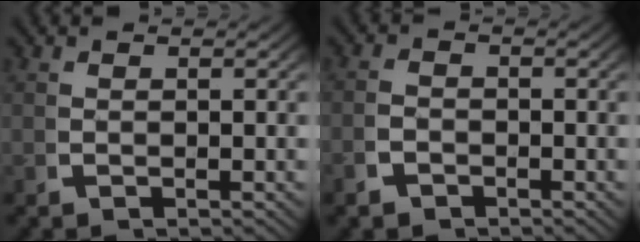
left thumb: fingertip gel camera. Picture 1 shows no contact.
{"total": 1.8, "force": [-1.4, 1.1, 0.5], "torque": [-0.013, -0.010, -0.024]}